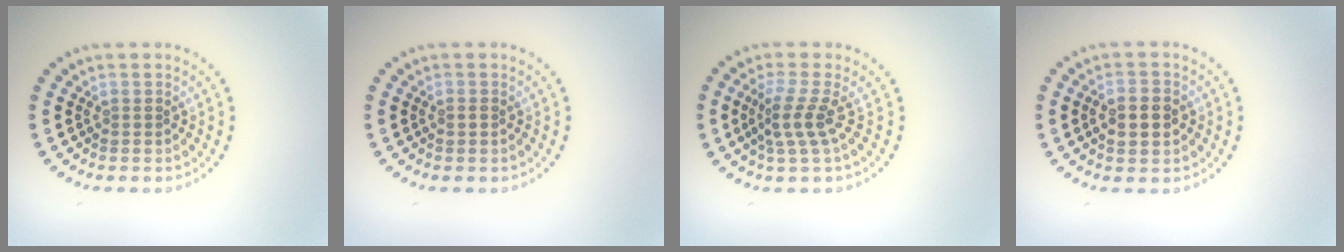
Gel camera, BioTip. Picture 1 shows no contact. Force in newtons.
{"total": 0.8, "press": 0.8, "slide": 0.1}
{"total": 2.6, "press": 1.8, "slide": 1.9}
{"total": 3.5, "press": 3.5, "slide": 0.2}